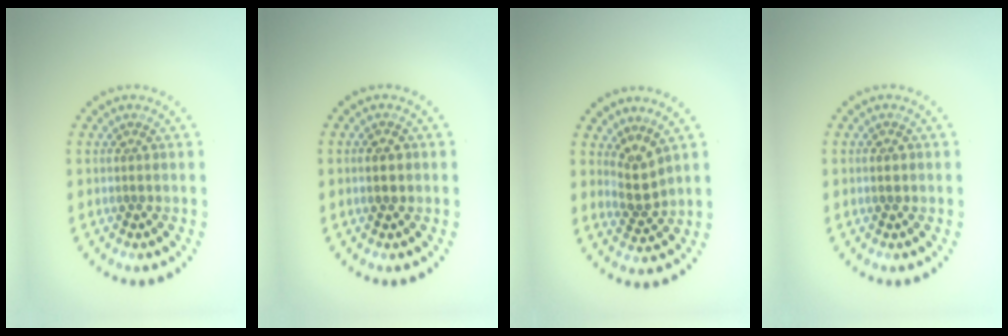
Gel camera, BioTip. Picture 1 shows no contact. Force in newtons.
{"total": 2.1, "press": 2.1, "slide": 0.2}
{"total": 2.4, "press": 1.9, "slide": 1.6}
{"total": 1.2, "press": 1.2, "slide": 0.1}